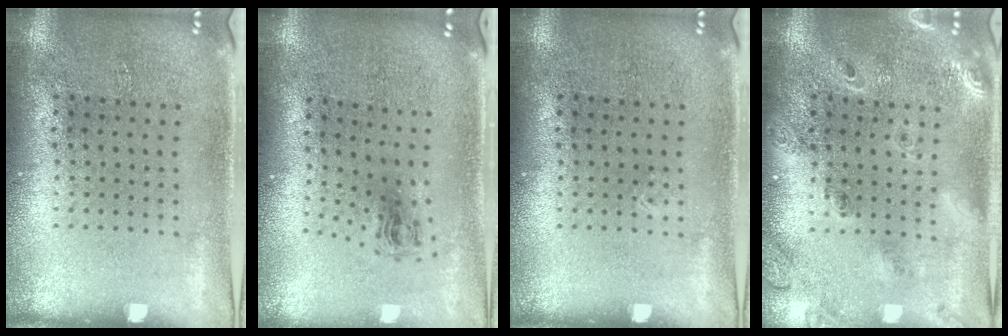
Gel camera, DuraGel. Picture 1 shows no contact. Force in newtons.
{"total": 0.7, "press": 0.4, "slide": 0.6}
{"total": 0.0}
{"total": 1.7, "press": 1.6, "slide": 0.6}